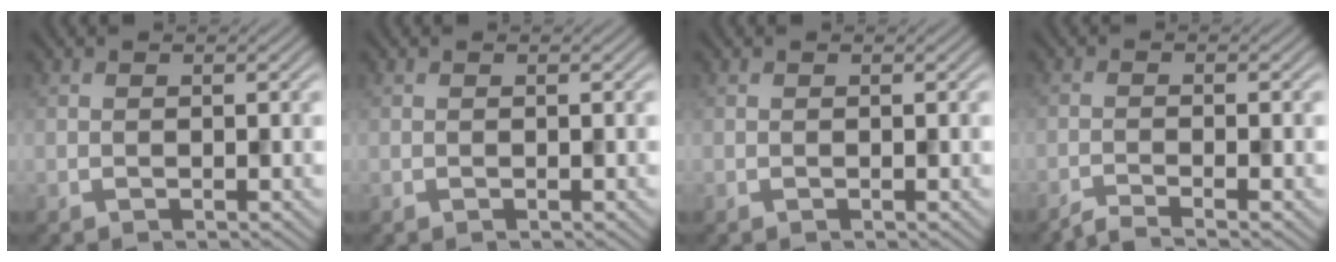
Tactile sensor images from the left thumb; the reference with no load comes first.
{"total": 0.0}
{"total": 0.0}
{"total": 2.6, "force": [-2.0, 0.2, 1.6], "torque": [-0.015, -0.001, -0.053]}